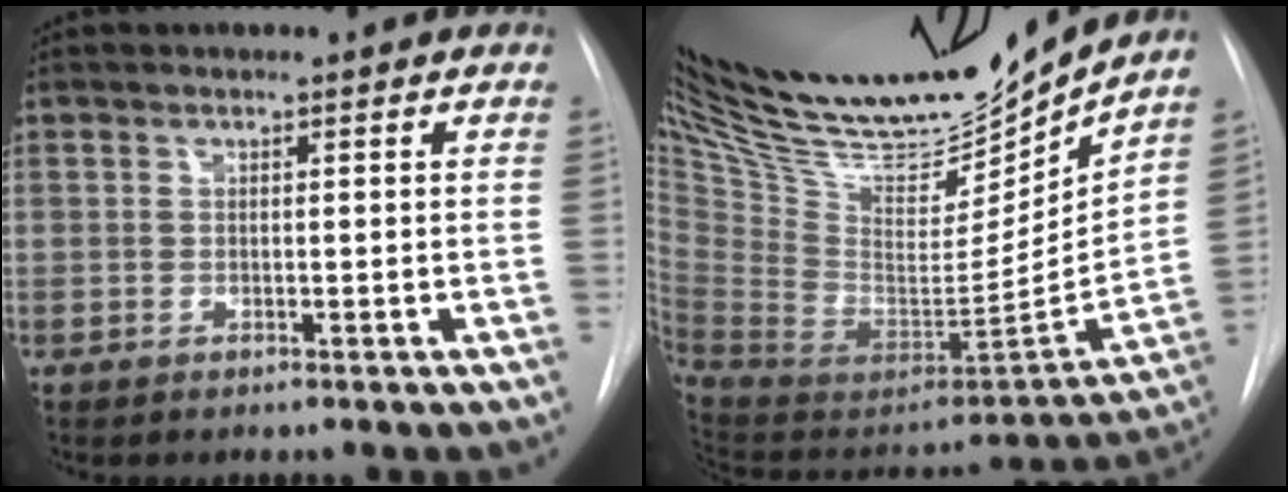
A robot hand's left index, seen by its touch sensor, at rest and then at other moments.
{"total": 32.0, "force": [27.9, 6.6, 14.3], "torque": [-0.278, -0.054, 0.453]}